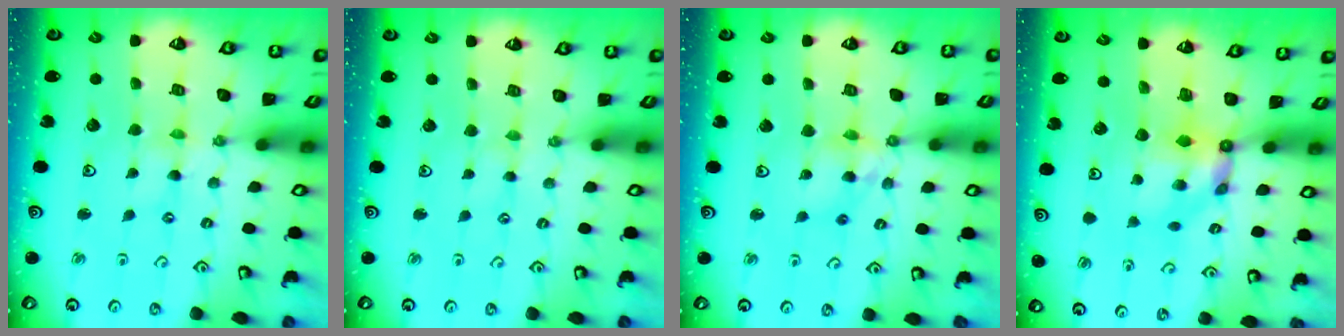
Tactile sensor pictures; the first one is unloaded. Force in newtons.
{"total": 0.8, "press": 0.8, "slide": 0.3}
{"total": 9.1, "press": 9.0, "slide": 1.1}
{"total": 6.3, "press": 6.3, "slide": 0.5}